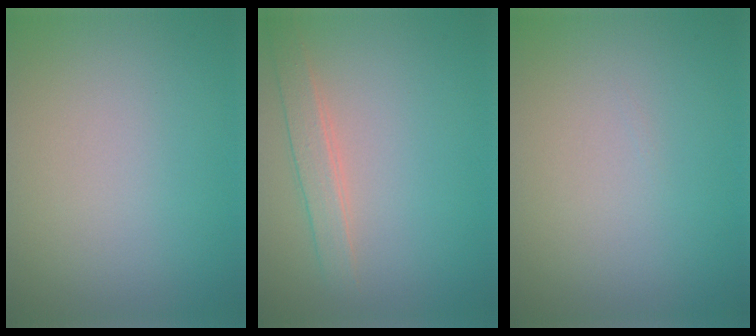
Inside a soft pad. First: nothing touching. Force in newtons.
{"total": 2.2, "press": 2.2, "slide": 0.2}
{"total": 0.0}